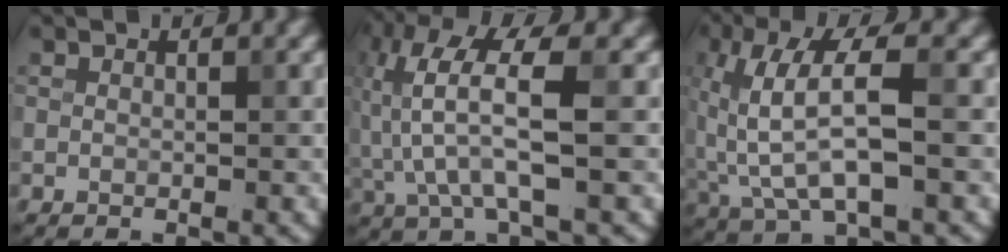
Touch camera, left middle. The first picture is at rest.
{"total": 6.4, "force": [-0.3, 1.5, 6.2], "torque": [-0.145, 0.017, -0.006]}
{"total": 6.5, "force": [0.4, 2.2, 6.1], "torque": [-0.134, 0.007, 0.009]}